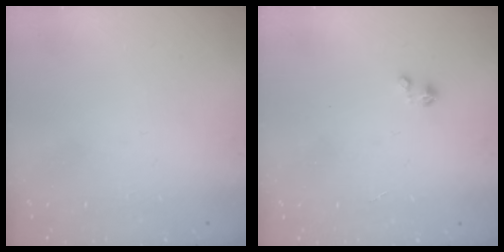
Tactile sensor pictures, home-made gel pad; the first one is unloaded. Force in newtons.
{"total": 0.0}